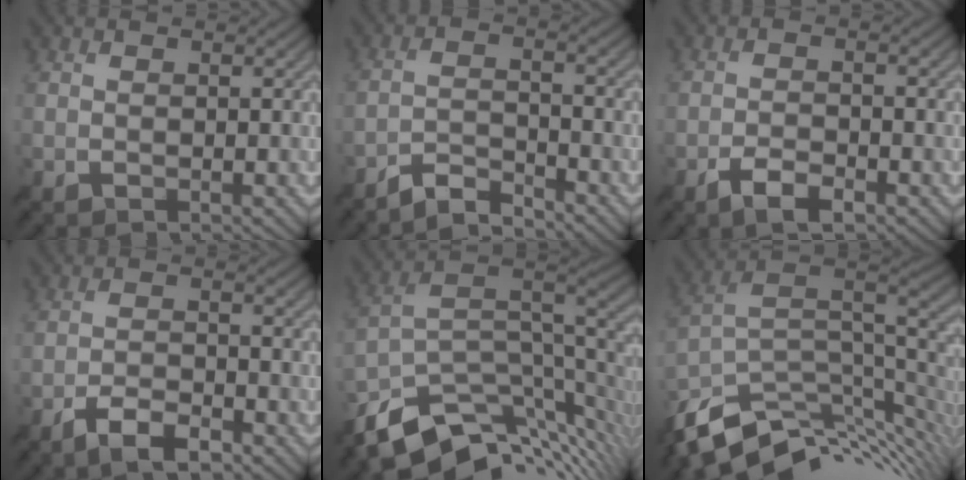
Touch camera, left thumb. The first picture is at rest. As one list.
[{"total": 4.4, "force": [-4.1, 0.7, 1.3], "torque": [-0.022, 0.001, -0.086]}, {"total": 3.6, "force": [-2.4, 1.3, 2.4], "torque": [-0.048, -0.002, -0.047]}, {"total": 4.9, "force": [-3.5, 1.6, 3.0], "torque": [-0.057, 0.000, -0.064]}, {"total": 12.0, "force": [-6.7, 5.4, 8.3], "torque": [-0.175, -0.024, -0.109]}, {"total": 11.9, "force": [-5.5, 5.9, 8.7], "torque": [-0.202, -0.023, -0.092]}]